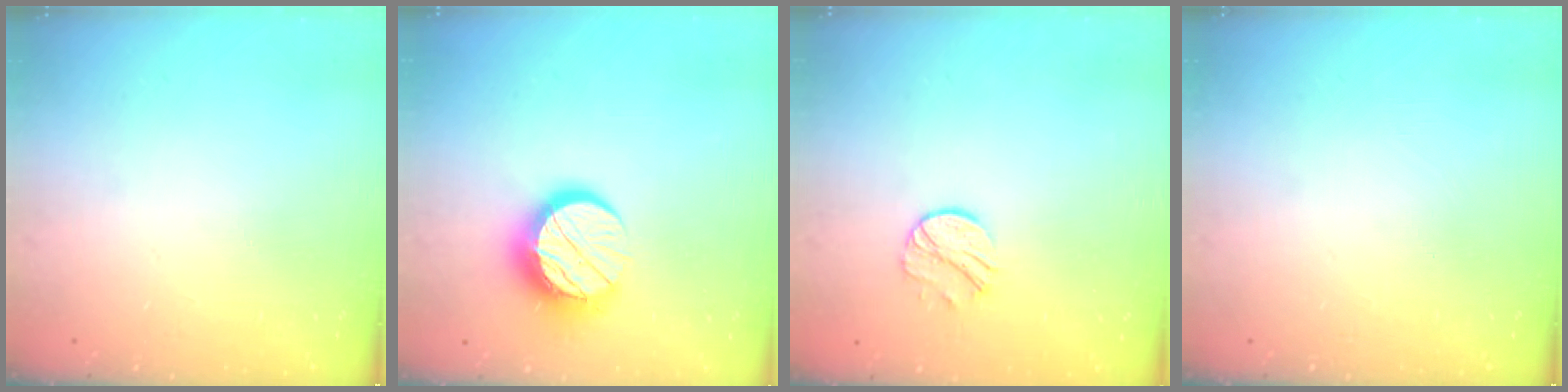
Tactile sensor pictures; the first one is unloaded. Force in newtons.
{"total": 12.3, "press": 12.2, "slide": 1.0}
{"total": 8.3, "press": 8.3, "slide": 0.8}
{"total": 0.0}